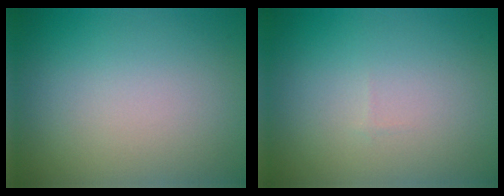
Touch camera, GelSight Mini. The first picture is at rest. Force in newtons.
{"total": 0.0}